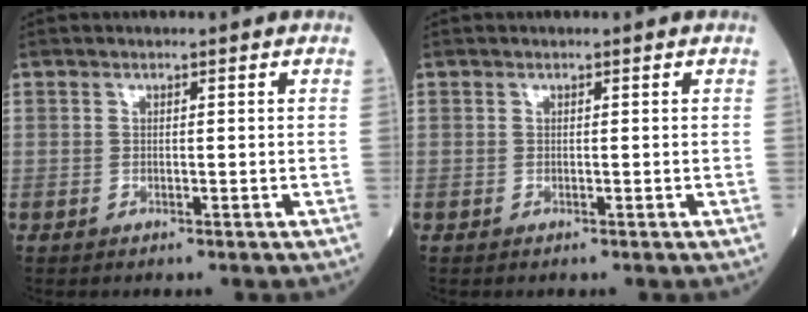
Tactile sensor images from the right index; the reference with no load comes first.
{"total": 0.0}